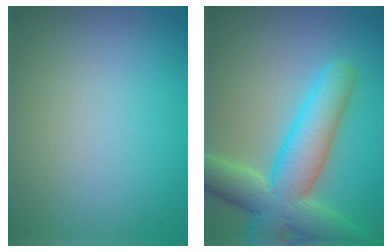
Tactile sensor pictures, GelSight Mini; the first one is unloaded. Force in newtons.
{"total": 8.3, "press": 8.3, "slide": 0.5}